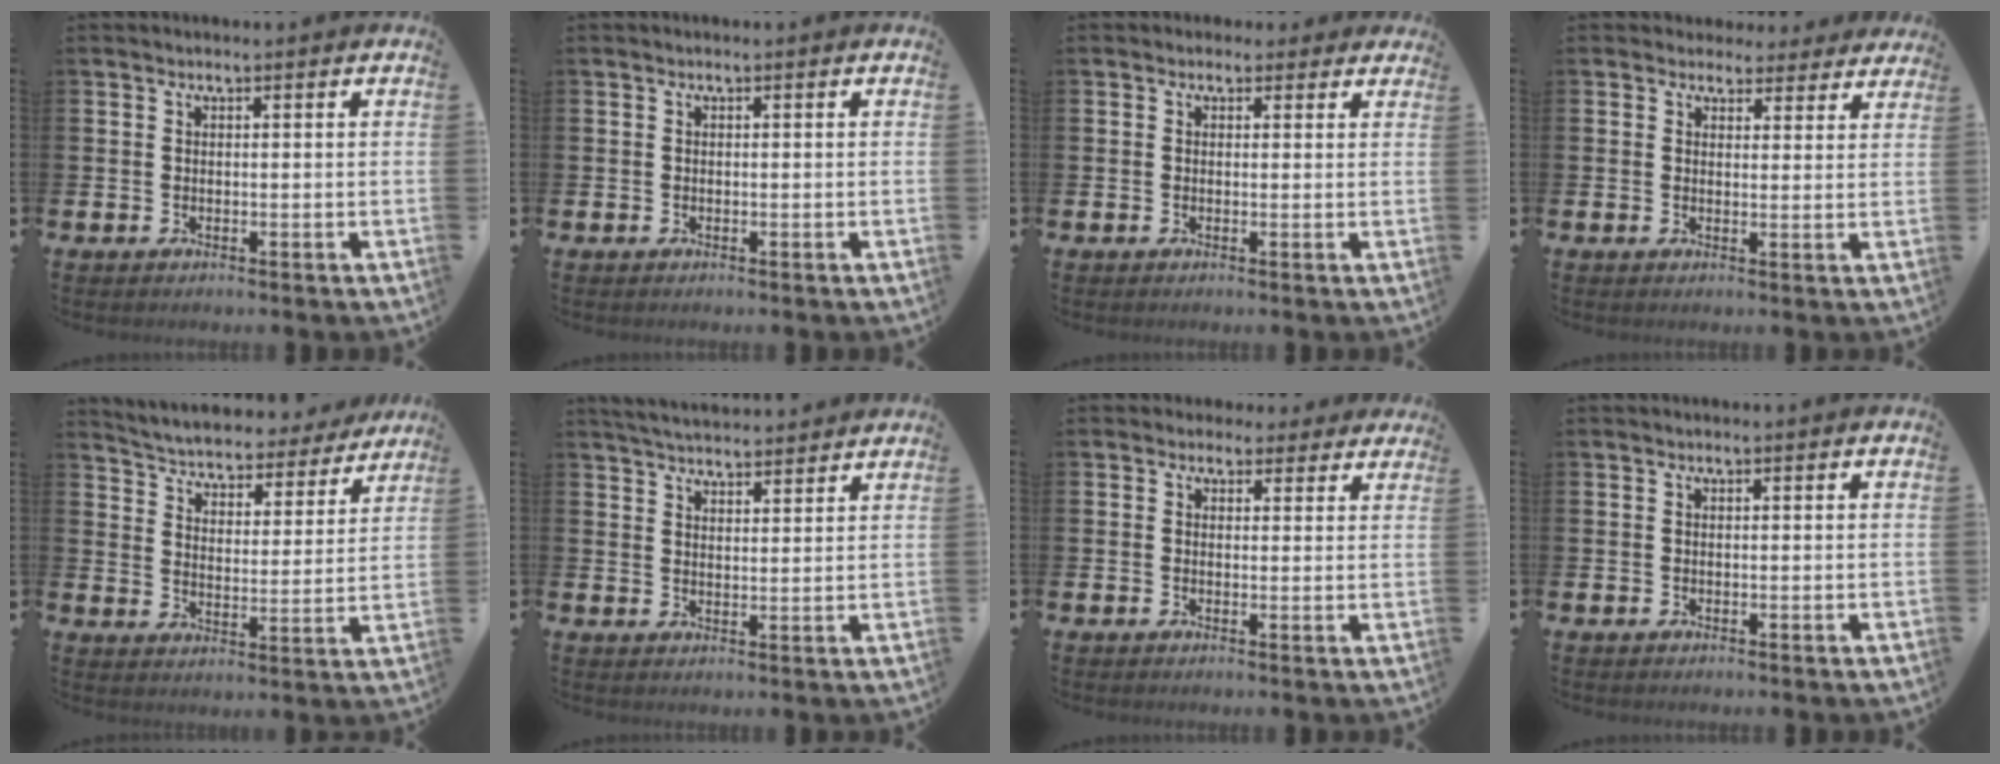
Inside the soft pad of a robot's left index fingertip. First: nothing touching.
{"total": 0.0}
{"total": 1.2, "force": [0.8, 1.0, 0.1], "torque": [-0.003, 0.007, 0.012]}
{"total": 3.4, "force": [3.0, 1.6, 0.1], "torque": [0.004, -0.019, 0.050]}
{"total": 4.6, "force": [4.5, 1.0, 0.5], "torque": [-0.040, -0.040, 0.073]}
{"total": 4.5, "force": [4.5, 0.3, 0.3], "torque": [-0.018, -0.027, 0.081]}
{"total": 3.0, "force": [2.5, 1.6, 0.0], "torque": [-0.001, -0.010, 0.043]}
{"total": 0.0}